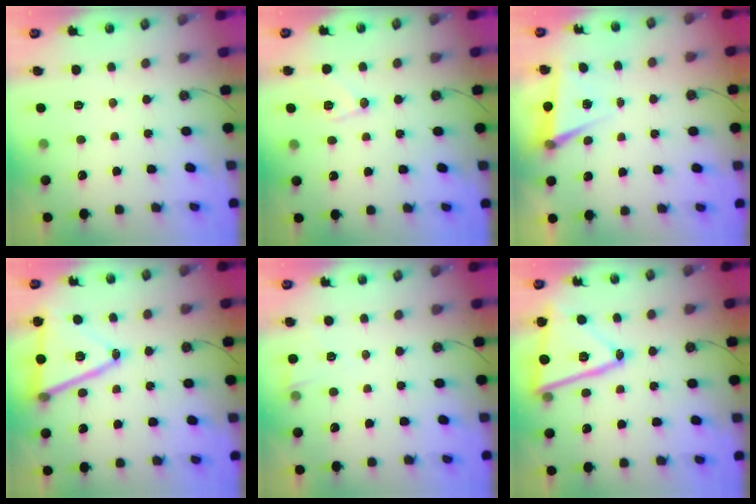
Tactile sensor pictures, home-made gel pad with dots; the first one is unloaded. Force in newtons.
{"total": 8.7, "press": 8.6, "slide": 1.0}
{"total": 6.1, "press": 4.0, "slide": 4.6}
{"total": 16.6, "press": 16.1, "slide": 3.8}
{"total": 3.0, "press": 2.8, "slide": 1.1}
{"total": 18.7, "press": 18.6, "slide": 1.3}